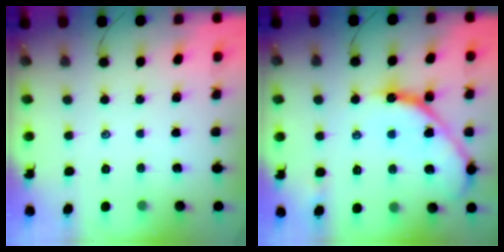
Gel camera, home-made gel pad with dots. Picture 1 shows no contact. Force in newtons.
{"total": 15.5, "press": 15.4, "slide": 1.6}